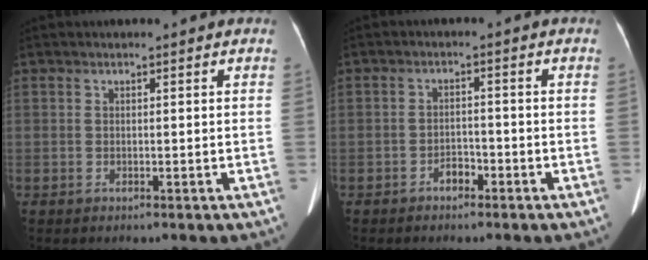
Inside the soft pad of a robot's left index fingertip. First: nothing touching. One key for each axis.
{"total": 2.2, "fx": -1.7, "fy": 1.1, "fz": 1.0, "tx": -0.016, "ty": 0.004, "tz": -0.027}